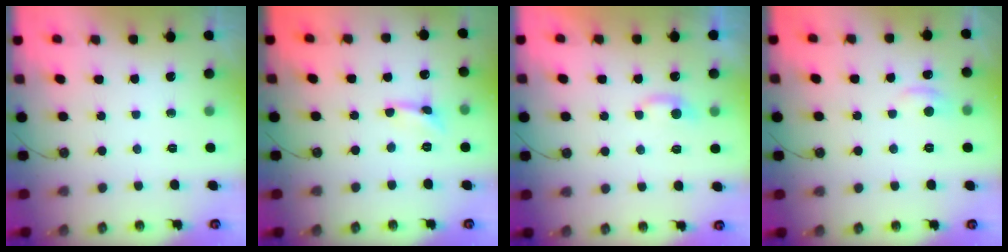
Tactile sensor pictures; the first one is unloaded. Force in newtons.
{"total": 0.0}
{"total": 2.3, "press": 2.2, "slide": 0.5}
{"total": 1.2, "press": 0.7, "slide": 0.9}